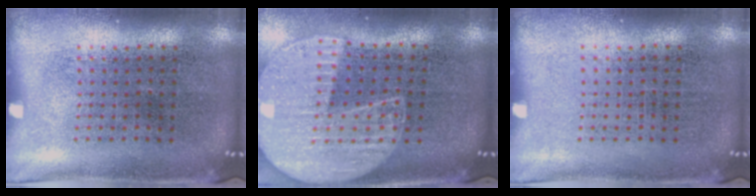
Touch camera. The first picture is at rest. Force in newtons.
{"total": 2.2, "press": 1.9, "slide": 1.0}
{"total": 0.0}